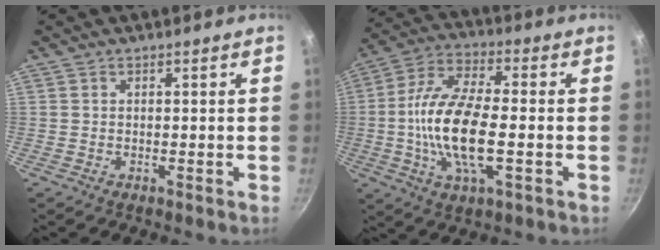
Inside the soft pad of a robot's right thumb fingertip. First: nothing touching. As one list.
[{"total": 16.1, "force": [-2.2, 6.4, 14.6], "torque": [-0.282, 0.020, -0.055]}]